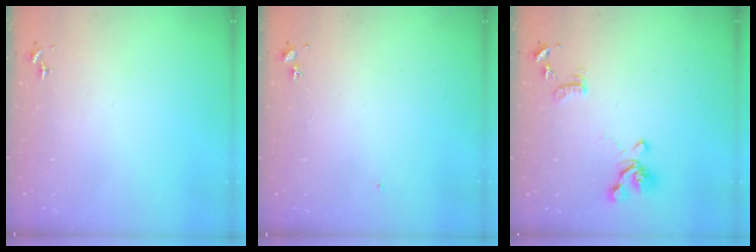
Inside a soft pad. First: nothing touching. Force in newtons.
{"total": 4.4, "press": 4.4, "slide": 0.5}
{"total": 13.1, "press": 13.0, "slide": 1.2}